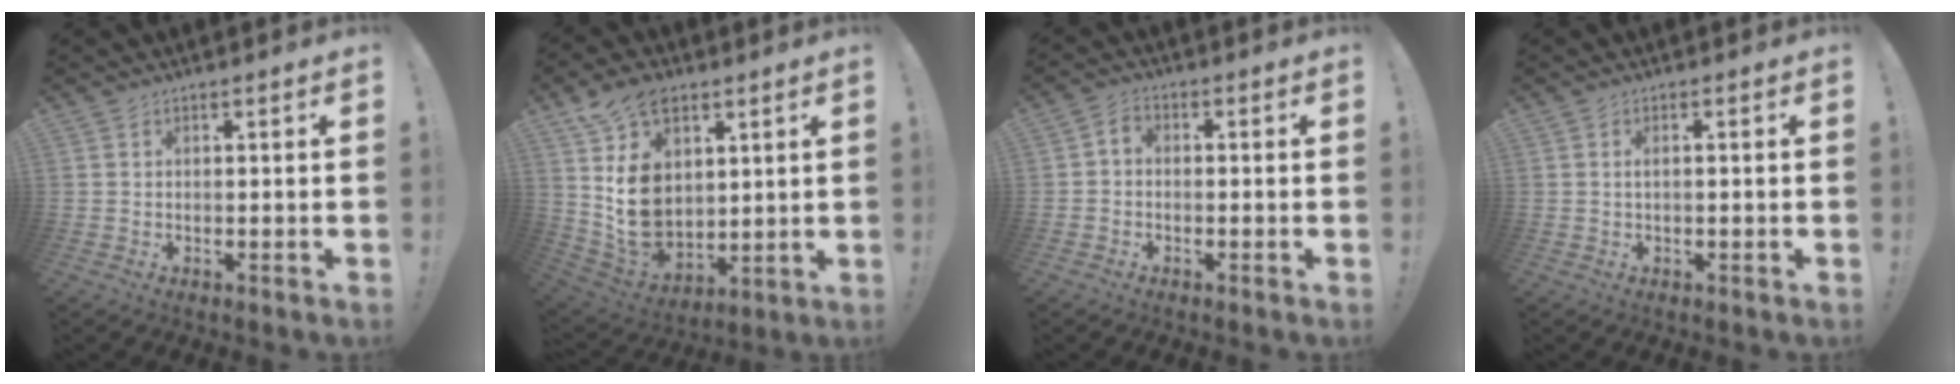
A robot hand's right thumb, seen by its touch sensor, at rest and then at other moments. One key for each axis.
{"total": 18.4, "fx": 6.1, "fy": 13.1, "fz": 11.4, "tx": -0.220, "ty": -0.039, "tz": 0.114}
{"total": 2.4, "fx": -1.1, "fy": 1.7, "fz": 1.4, "tx": -0.030, "ty": 0.013, "tz": -0.018}
{"total": 1.2, "fx": 0.0, "fy": 0.3, "fz": 1.2, "tx": -0.023, "ty": 0.004, "tz": 0.000}